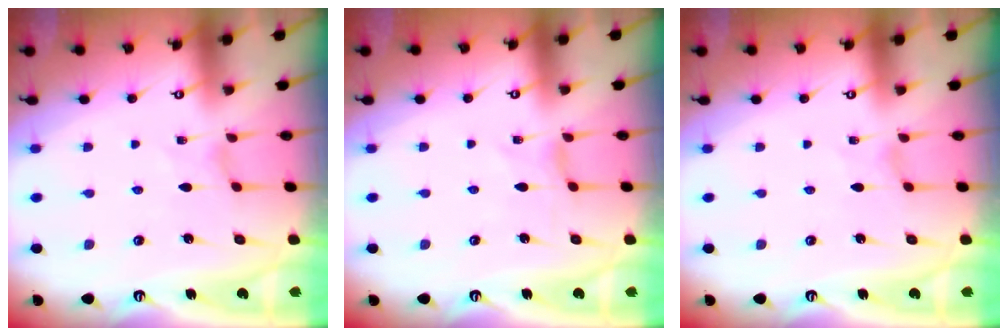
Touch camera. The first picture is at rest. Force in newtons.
{"total": 0.0}
{"total": 0.0}